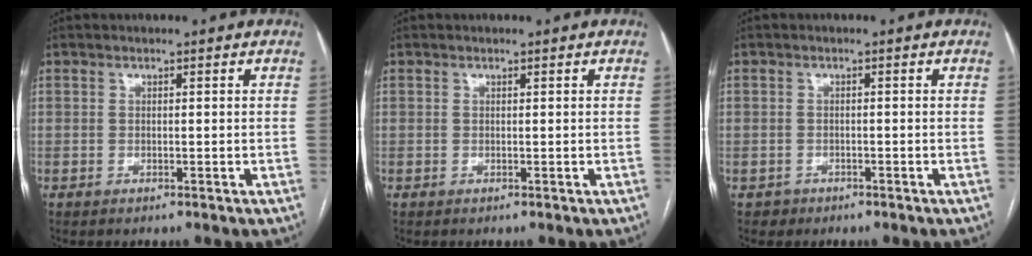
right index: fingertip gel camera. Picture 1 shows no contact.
{"total": 0.0}
{"total": 1.6, "force": [-1.0, 1.3, -0.2], "torque": [0.000, 0.007, -0.017]}